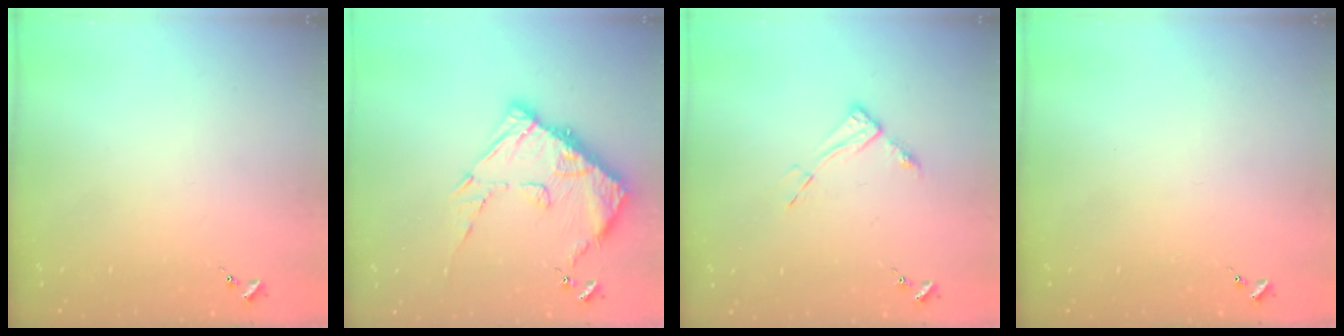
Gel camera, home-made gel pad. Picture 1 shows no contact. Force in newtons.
{"total": 14.4, "press": 14.3, "slide": 1.4}
{"total": 7.7, "press": 7.7, "slide": 0.6}
{"total": 0.0}